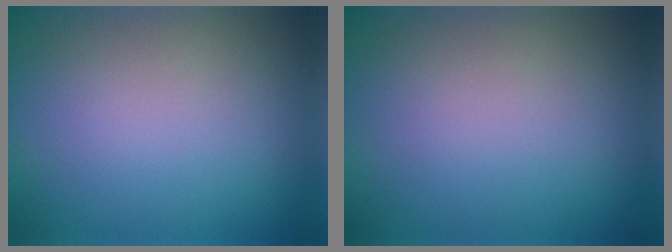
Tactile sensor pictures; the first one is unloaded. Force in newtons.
{"total": 0.0}